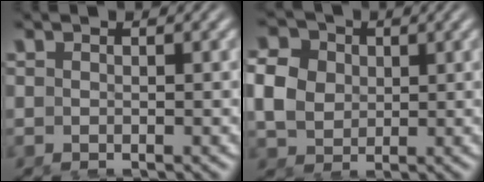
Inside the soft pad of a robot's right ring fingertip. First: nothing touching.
{"total": 6.5, "force": [1.4, 5.6, 3.0], "torque": [-0.072, -0.009, 0.028]}